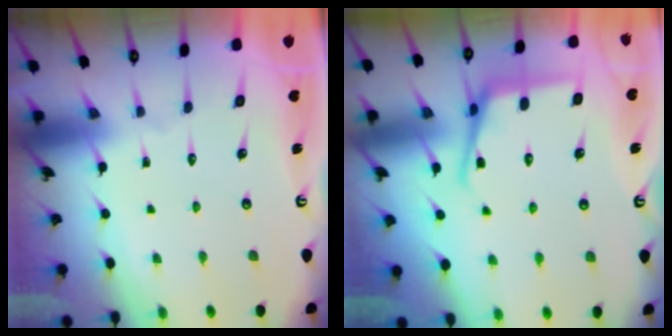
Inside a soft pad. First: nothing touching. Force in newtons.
{"total": 9.3, "press": 9.3, "slide": 0.5}